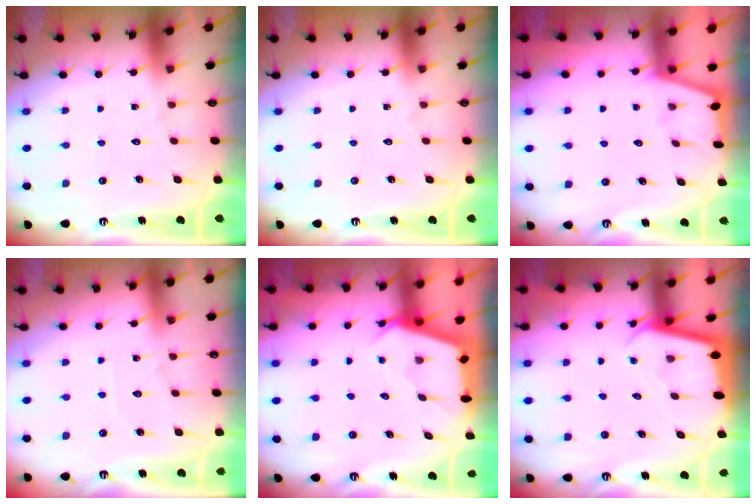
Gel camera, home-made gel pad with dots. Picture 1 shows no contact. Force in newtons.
{"total": 0.0}
{"total": 1.3, "press": 1.2, "slide": 0.2}
{"total": 3.2, "press": 3.2, "slide": 0.5}
{"total": 2.9, "press": 2.9, "slide": 0.3}
{"total": 2.4, "press": 2.4, "slide": 0.1}